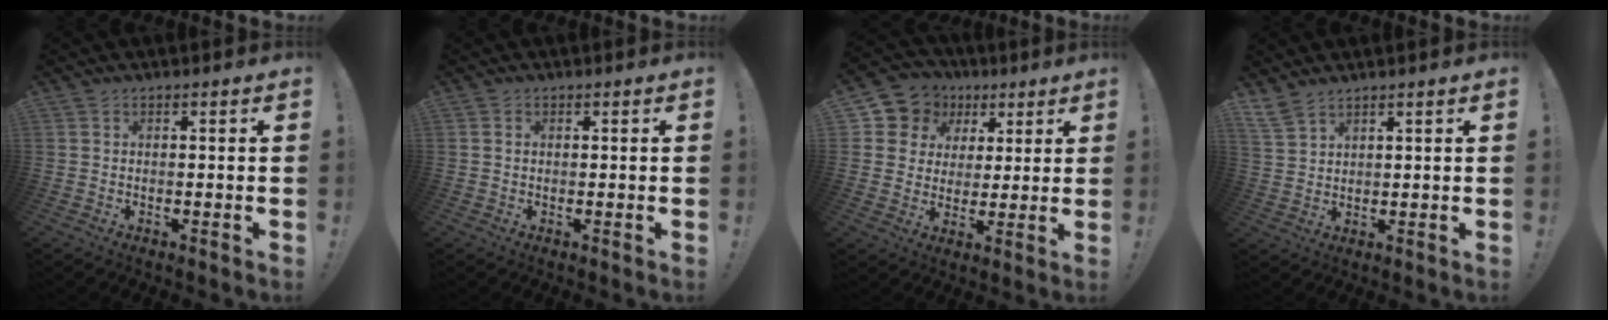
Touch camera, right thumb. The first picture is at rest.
{"total": 0.5, "force": [0.0, 0.5, 0.2], "torque": [-0.005, 0.004, 0.001]}
{"total": 9.6, "force": [3.8, 8.5, 2.2], "torque": [-0.039, -0.024, 0.079]}
{"total": 5.4, "force": [4.5, 1.7, 2.5], "torque": [-0.051, -0.024, 0.089]}